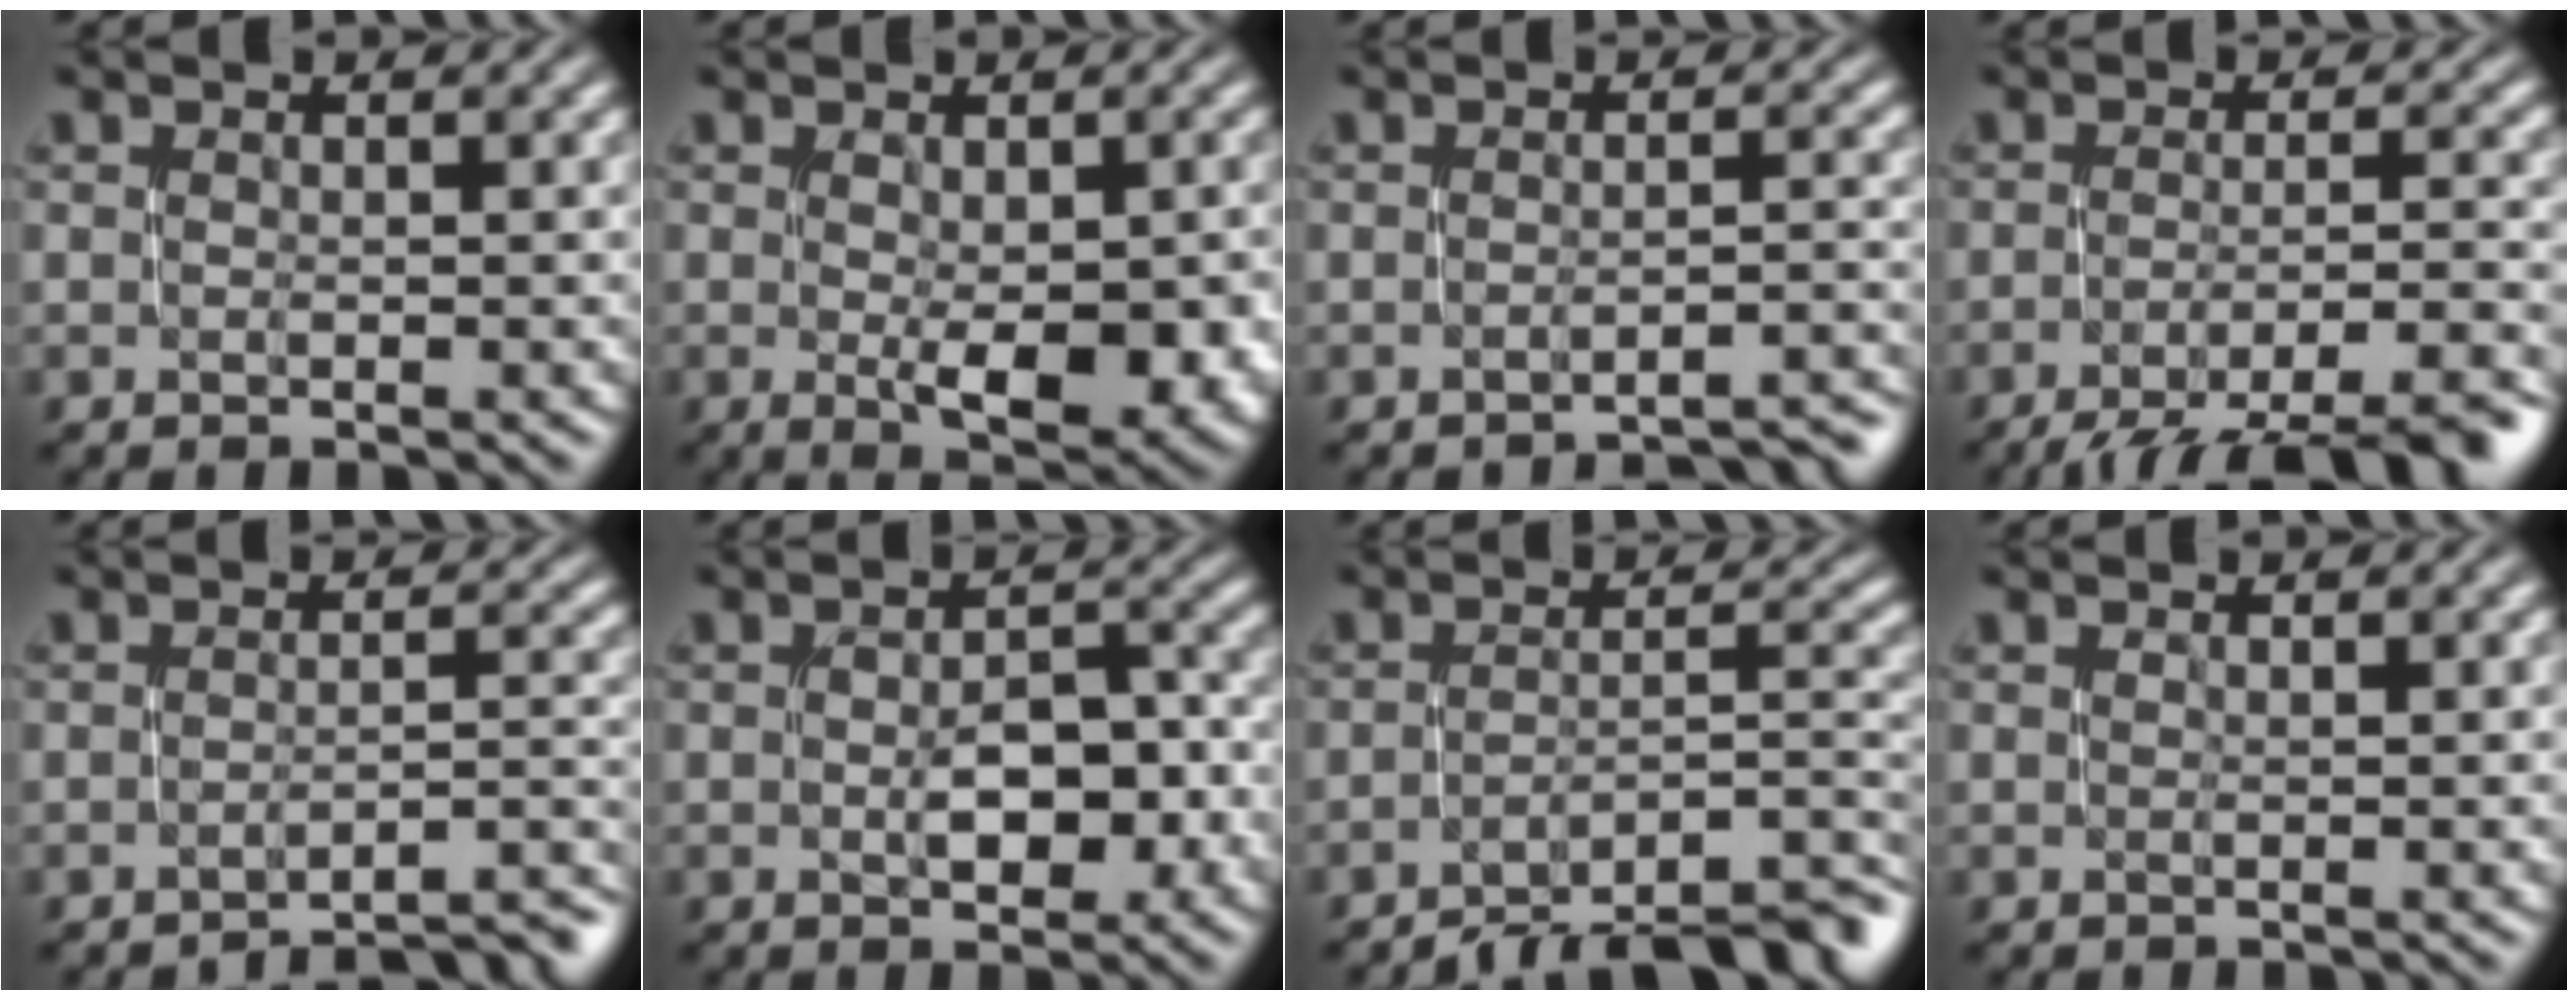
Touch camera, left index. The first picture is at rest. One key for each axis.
{"total": 6.1, "fx": -1.1, "fy": 2.7, "fz": 5.3, "tx": -0.087, "ty": -0.017, "tz": -0.004}
{"total": 3.6, "fx": -3.2, "fy": 0.6, "fz": 1.6, "tx": -0.009, "ty": 0.010, "tz": -0.040}
{"total": 8.9, "fx": -6.4, "fy": 1.9, "fz": 5.9, "tx": -0.080, "ty": -0.004, "tz": -0.091}
{"total": 5.6, "fx": -4.7, "fy": 1.1, "fz": 2.7, "tx": -0.014, "ty": 0.017, "tz": -0.061}
{"total": 4.0, "fx": -1.1, "fy": 2.1, "fz": 3.2, "tx": -0.054, "ty": 0.004, "tz": -0.015}
{"total": 8.8, "fx": -7.0, "fy": 2.1, "fz": 4.8, "tx": -0.065, "ty": 0.013, "tz": -0.114}
{"total": 0.0}